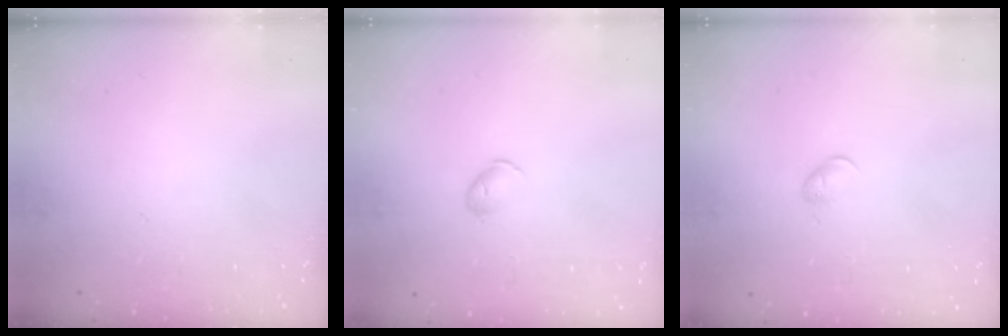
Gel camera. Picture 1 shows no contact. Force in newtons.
{"total": 4.2, "press": 4.1, "slide": 0.8}
{"total": 4.2, "press": 4.1, "slide": 0.7}